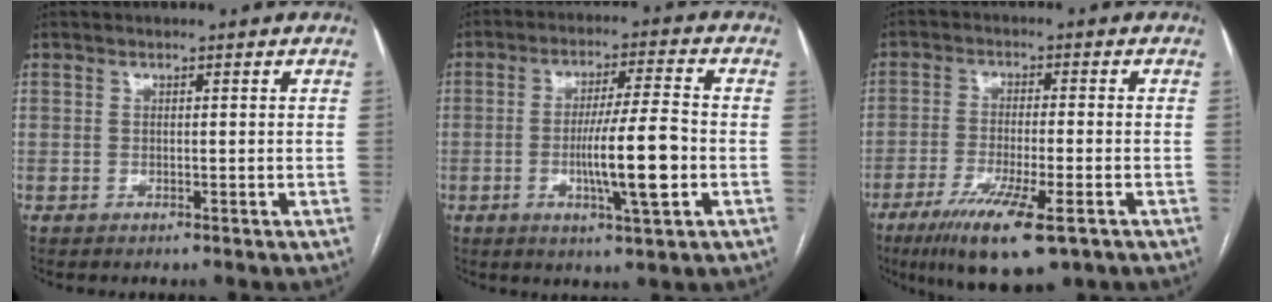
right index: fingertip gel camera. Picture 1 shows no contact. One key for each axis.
{"total": 10.4, "fx": -2.4, "fy": 0.2, "fz": 10.1, "tx": -0.176, "ty": -0.008, "tz": -0.043}
{"total": 12.0, "fx": -7.2, "fy": 1.9, "fz": 9.4, "tx": -0.164, "ty": -0.030, "tz": -0.114}